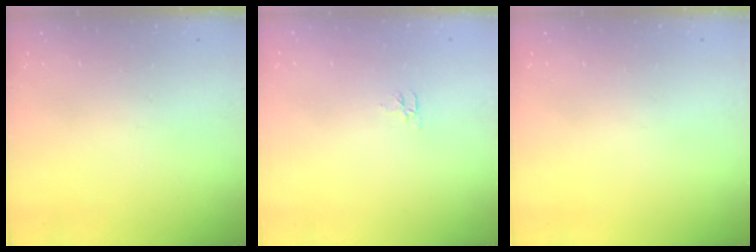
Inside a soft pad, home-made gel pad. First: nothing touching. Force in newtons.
{"total": 3.1, "press": 3.1, "slide": 0.3}
{"total": 0.0}